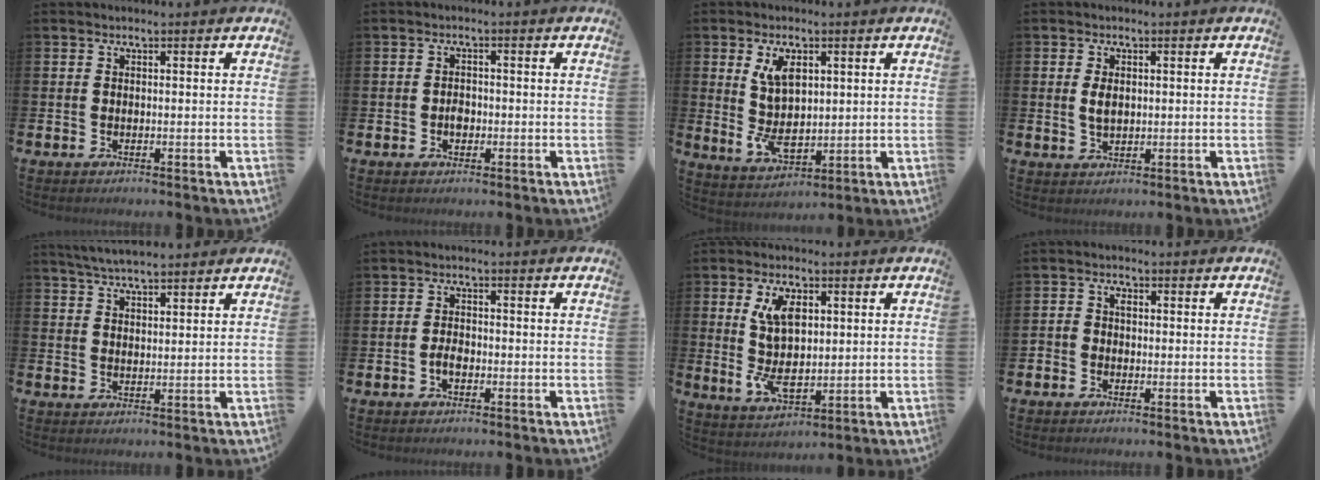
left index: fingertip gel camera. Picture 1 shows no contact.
{"total": 1.6, "force": [-0.6, 1.2, 0.9], "torque": [-0.009, 0.003, -0.016]}
{"total": 6.8, "force": [2.0, 3.9, 5.2], "torque": [-0.092, -0.006, 0.029]}
{"total": 2.5, "force": [0.7, 1.5, 1.9], "torque": [-0.026, 0.002, 0.008]}
{"total": 4.2, "force": [4.1, 0.5, 1.1], "torque": [-0.031, -0.010, 0.075]}
{"total": 1.9, "force": [-0.9, 1.1, 1.4], "torque": [-0.025, 0.003, -0.018]}
{"total": 8.0, "force": [1.8, 4.3, 6.4], "torque": [-0.111, -0.007, 0.023]}
{"total": 1.8, "force": [-0.5, 1.5, 1.0], "torque": [-0.012, 0.005, -0.014]}